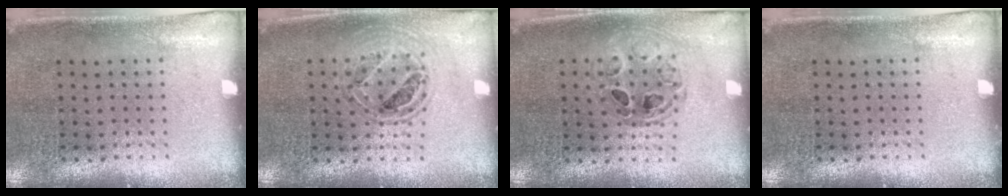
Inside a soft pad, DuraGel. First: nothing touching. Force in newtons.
{"total": 0.7, "press": 0.7, "slide": 0.1}
{"total": 0.8, "press": 0.7, "slide": 0.2}
{"total": 0.0}